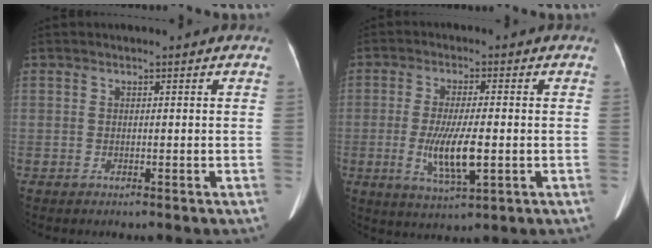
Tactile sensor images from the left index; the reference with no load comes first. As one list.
[{"total": 8.0, "force": [-1.5, 1.5, 7.8], "torque": [-0.153, -0.016, -0.026]}]